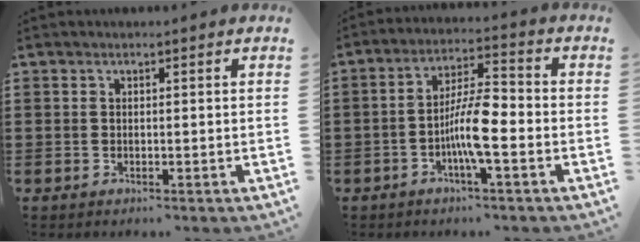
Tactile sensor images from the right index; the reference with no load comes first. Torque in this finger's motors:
{"motor_torque": [2.14, 0.00, 0.47, 0.19]}